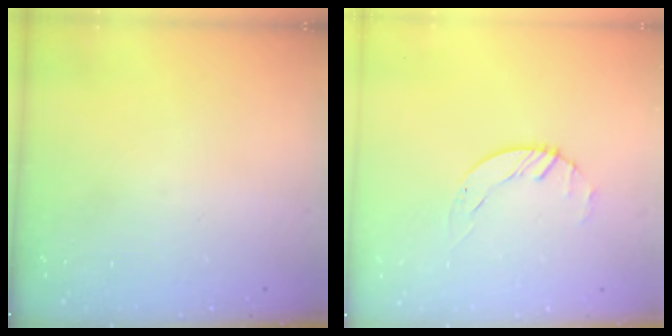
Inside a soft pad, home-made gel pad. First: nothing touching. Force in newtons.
{"total": 1.4, "press": 1.4, "slide": 0.2}